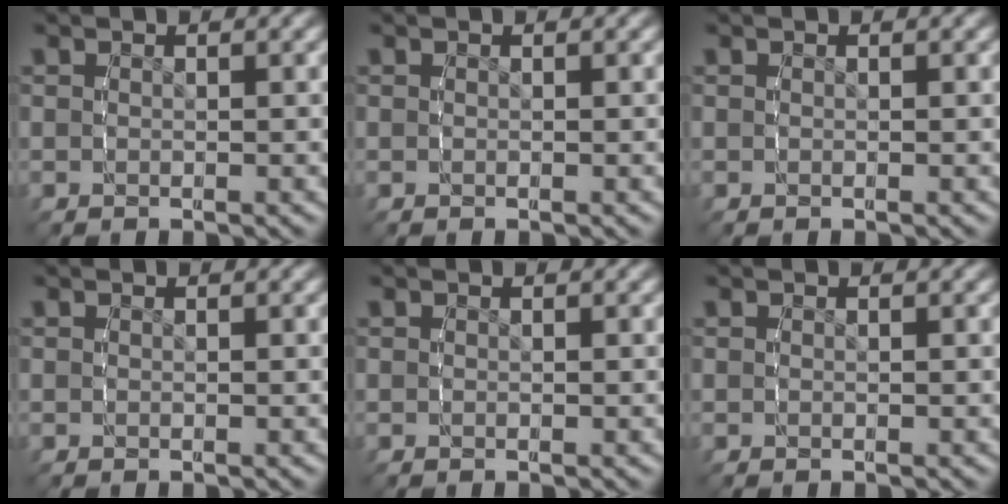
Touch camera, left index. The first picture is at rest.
{"total": 0.0}
{"total": 0.0}
{"total": 0.0}
{"total": 0.0}
{"total": 0.0}